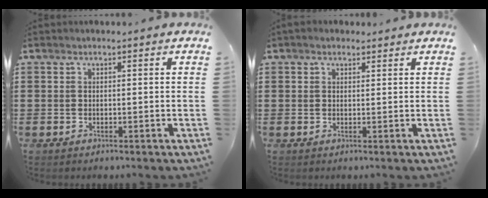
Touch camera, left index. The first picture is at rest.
{"total": 1.3, "force": [1.0, 0.7, 0.3], "torque": [-0.009, 0.006, 0.018]}